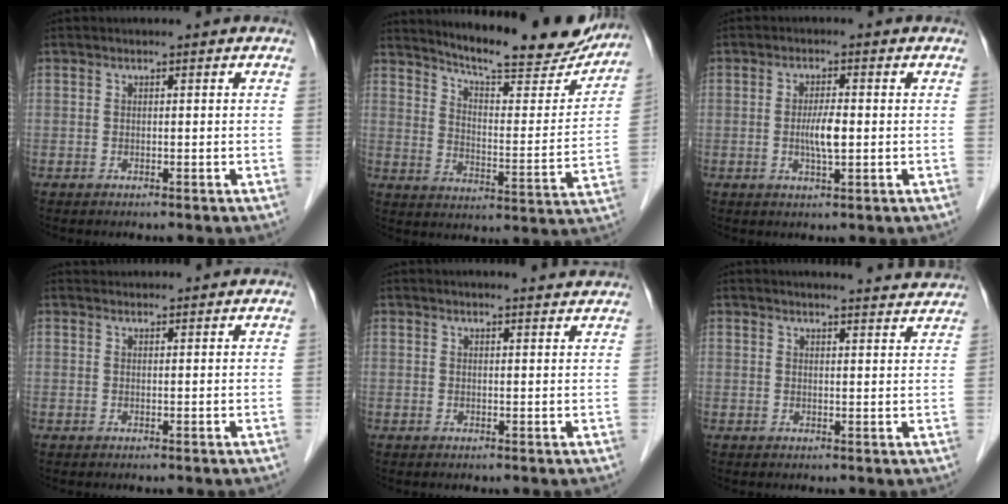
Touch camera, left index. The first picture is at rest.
{"total": 20.8, "force": [18.9, 2.7, 8.3], "torque": [-0.116, -0.044, 0.250]}
{"total": 3.7, "force": [-0.3, 0.5, 3.7], "torque": [-0.072, -0.004, -0.006]}
{"total": 2.9, "force": [2.9, 0.5, 0.2], "torque": [-0.007, 0.029, 0.043]}
{"total": 5.3, "force": [5.1, 0.4, 1.2], "torque": [-0.014, 0.008, 0.048]}
{"total": 10.4, "force": [10.2, 0.7, 2.1], "torque": [-0.013, -0.006, 0.103]}